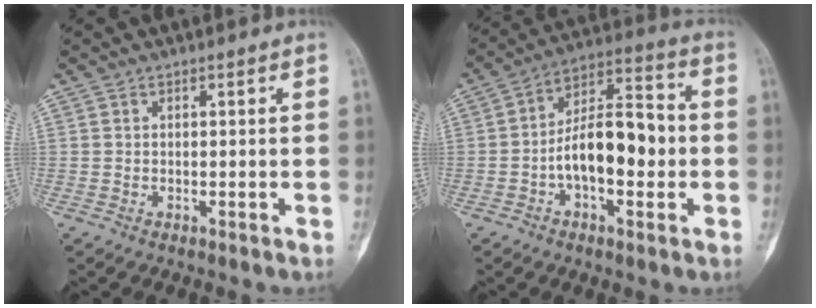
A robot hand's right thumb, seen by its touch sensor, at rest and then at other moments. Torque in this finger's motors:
{"motor_torque": [0.26, 0.28, 0.62, -0.04, 0.18]}